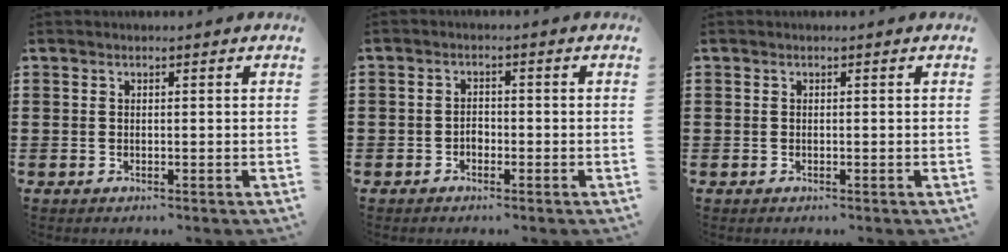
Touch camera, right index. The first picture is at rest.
{"total": 1.5, "force": [-1.0, 0.8, 0.7], "torque": [-0.016, -0.001, -0.020]}
{"total": 0.0}